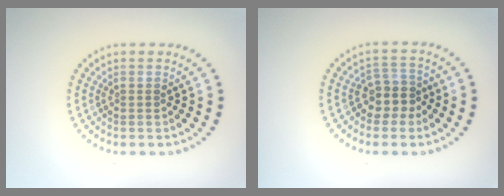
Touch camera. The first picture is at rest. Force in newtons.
{"total": 2.7, "press": 2.2, "slide": 1.5}